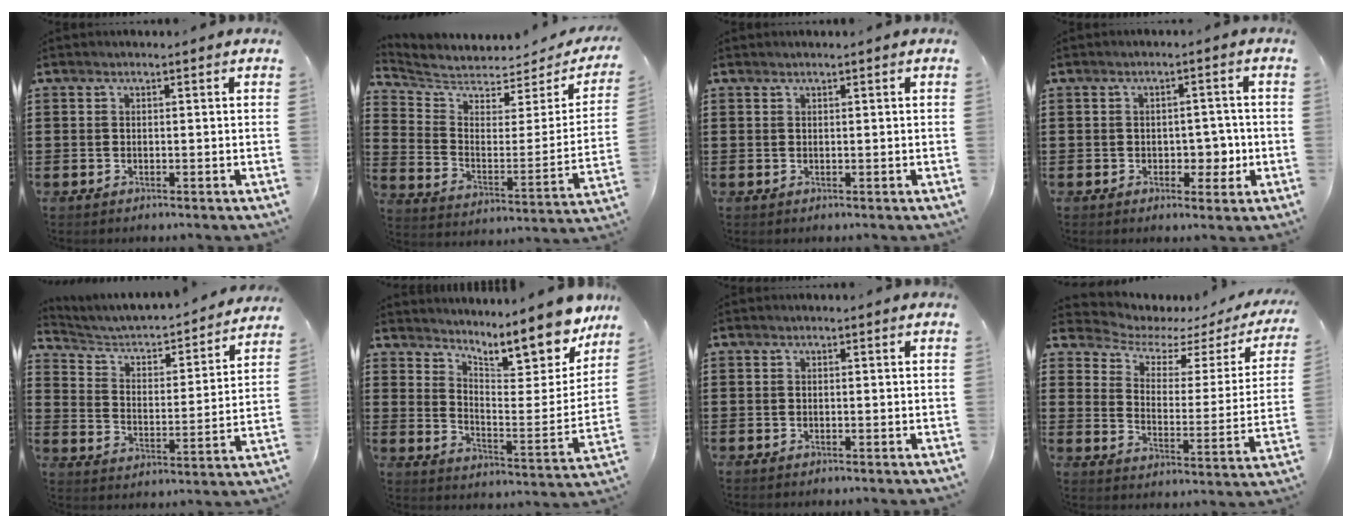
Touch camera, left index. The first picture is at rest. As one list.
[{"total": 4.1, "force": [3.9, 1.0, 0.7], "torque": [-0.043, -0.043, 0.062]}, {"total": 0.5, "force": [0.5, -0.1, 0.3], "torque": [-0.005, -0.002, 0.010]}, {"total": 3.8, "force": [-0.7, 2.6, 2.7], "torque": [-0.040, -0.001, -0.019]}, {"total": 3.5, "force": [3.0, 1.4, 1.0], "torque": [-0.041, -0.028, 0.040]}, {"total": 11.3, "force": [9.5, 2.3, 5.6], "torque": [-0.083, -0.077, 0.160]}, {"total": 0.0}, {"total": 3.5, "force": [2.6, 1.7, 1.7], "torque": [-0.045, -0.021, 0.034]}]